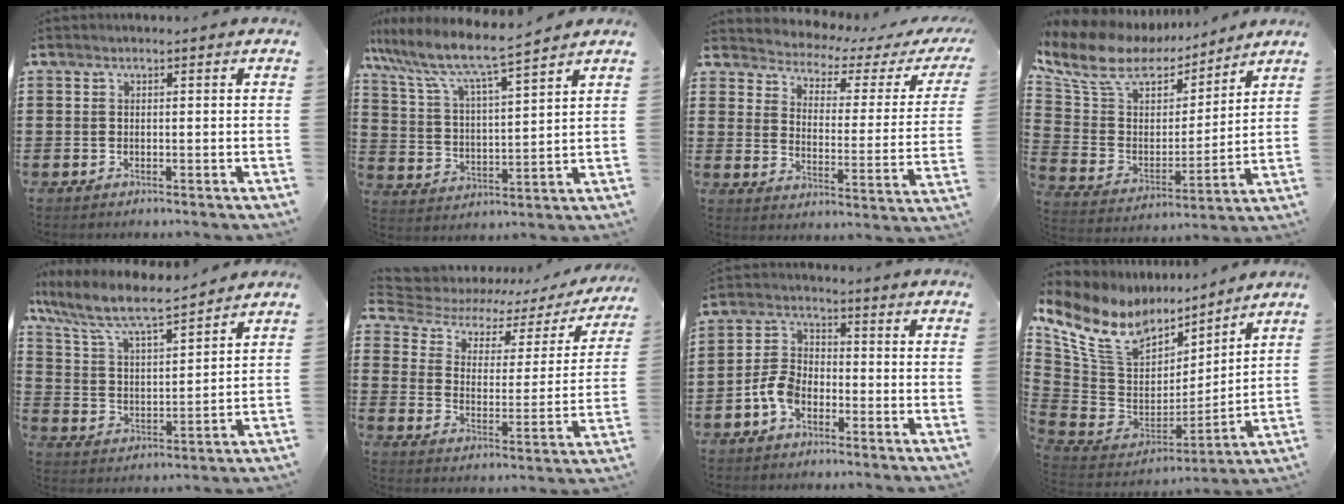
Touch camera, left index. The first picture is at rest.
{"total": 7.0, "force": [6.2, 0.2, 3.2], "torque": [-0.089, -0.037, 0.099]}
{"total": 2.3, "force": [2.0, 1.0, 0.7], "torque": [-0.032, -0.020, 0.022]}
{"total": 10.5, "force": [7.9, 5.0, 4.6], "torque": [-0.130, -0.036, 0.140]}
{"total": 8.0, "force": [6.9, 1.1, 3.9], "torque": [-0.105, -0.036, 0.116]}
{"total": 4.5, "force": [2.9, 2.4, 2.4], "torque": [-0.068, -0.017, 0.041]}
{"total": 5.1, "force": [-2.8, 3.0, 3.1], "torque": [-0.090, 0.003, -0.062]}
{"total": 12.2, "force": [8.0, 7.0, 5.9], "torque": [-0.170, -0.045, 0.144]}